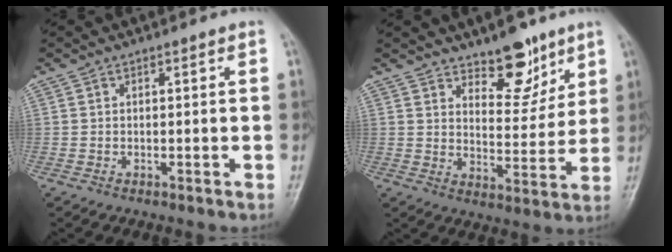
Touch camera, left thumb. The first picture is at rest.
{"total": 9.8, "force": [6.8, 4.6, 5.3], "torque": [-0.042, -0.052, 0.109]}